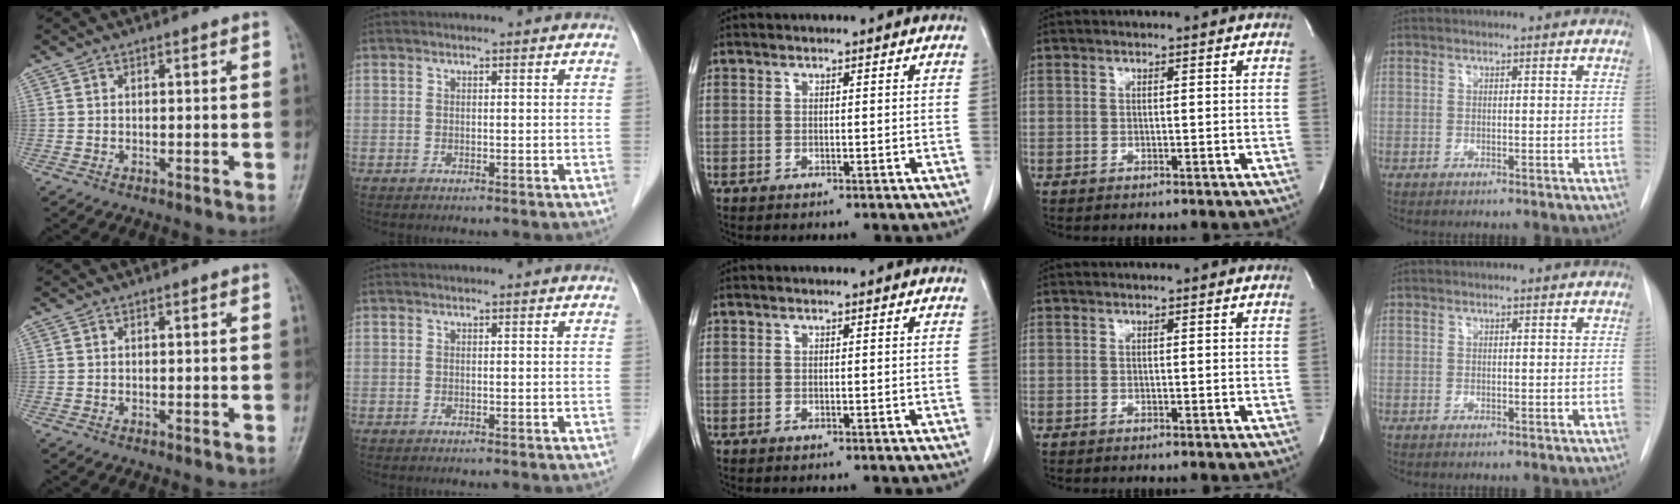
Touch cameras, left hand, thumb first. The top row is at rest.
{}